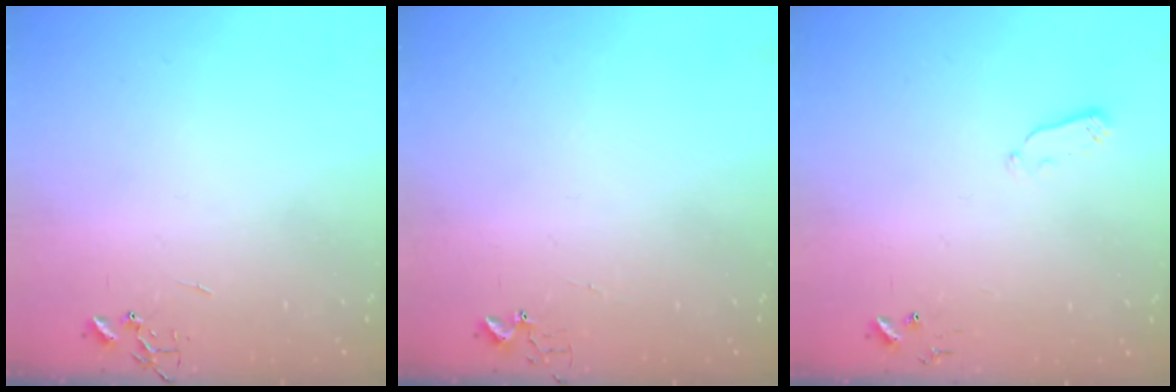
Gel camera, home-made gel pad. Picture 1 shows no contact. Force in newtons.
{"total": 2.7, "press": 2.7, "slide": 0.3}
{"total": 2.9, "press": 2.9, "slide": 0.4}